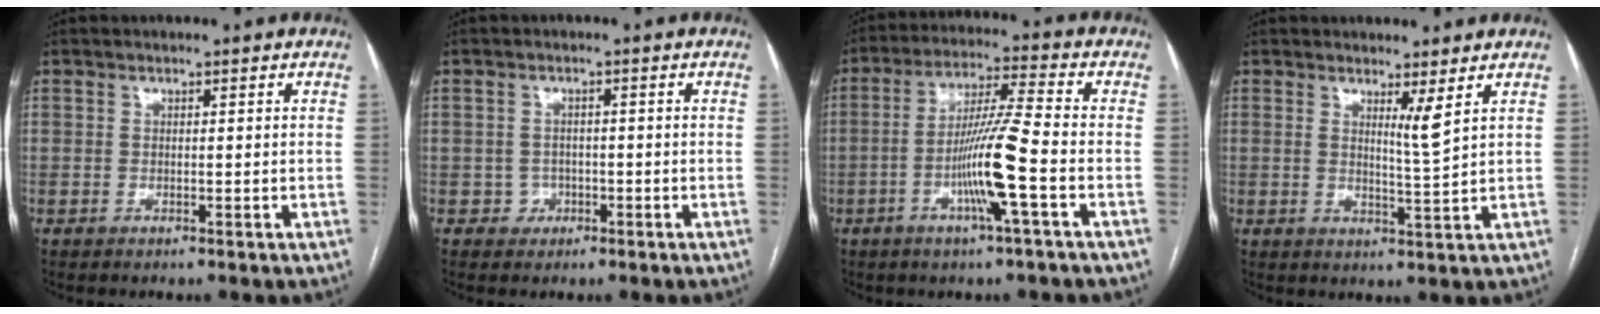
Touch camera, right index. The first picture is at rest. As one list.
[{"total": 2.1, "force": [-0.8, 2.0, 0.2], "torque": [0.007, 0.009, -0.014]}, {"total": 10.7, "force": [-3.4, -0.8, 10.1], "torque": [-0.197, -0.002, -0.066]}, {"total": 2.9, "force": [1.6, -0.7, 2.3], "torque": [-0.040, -0.017, 0.032]}]